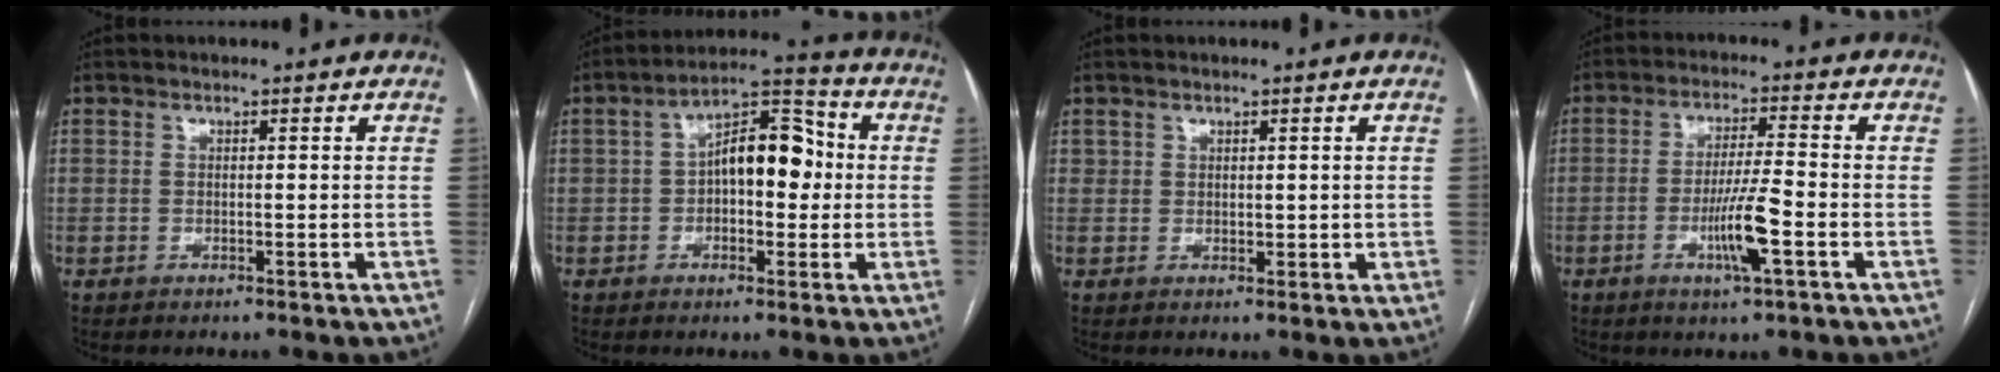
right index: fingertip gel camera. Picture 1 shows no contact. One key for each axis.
{"total": 10.2, "fx": 0.2, "fy": 4.8, "fz": 9.0, "tx": -0.145, "ty": 0.038, "tz": 0.000}
{"total": 1.6, "fx": 0.5, "fy": 1.4, "fz": 0.7, "tx": -0.013, "ty": 0.004, "tz": 0.013}
{"total": 7.5, "fx": -2.7, "fy": 0.0, "fz": 7.0, "tx": -0.133, "ty": -0.007, "tz": -0.050}